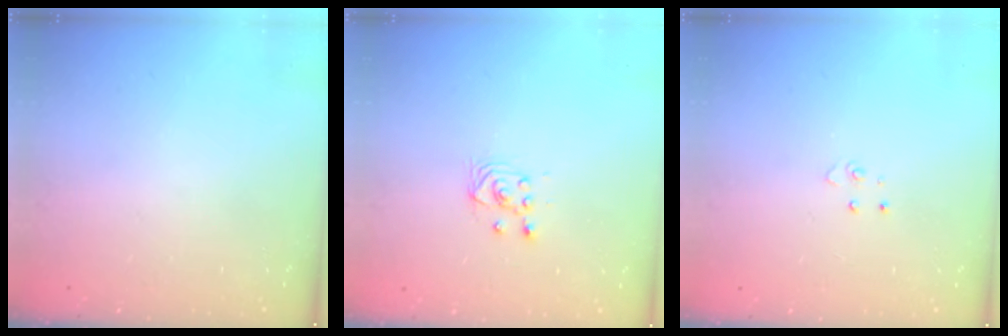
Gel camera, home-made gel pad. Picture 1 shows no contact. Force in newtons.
{"total": 3.1, "press": 2.8, "slide": 1.3}
{"total": 3.6, "press": 3.6, "slide": 0.4}